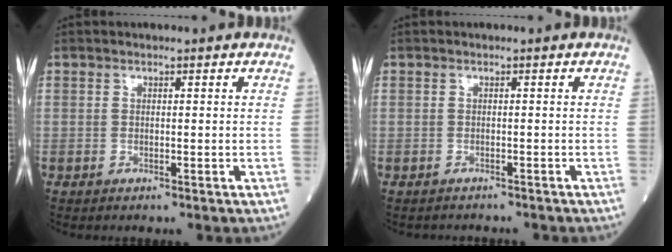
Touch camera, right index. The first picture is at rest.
{"total": 2.2, "force": [-2.0, 0.8, -0.2], "torque": [-0.001, 0.000, -0.033]}